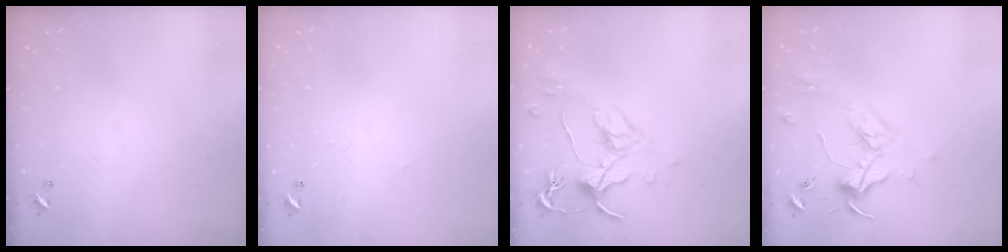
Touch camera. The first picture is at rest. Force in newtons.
{"total": 2.2, "press": 2.0, "slide": 0.8}
{"total": 1.6, "press": 1.4, "slide": 0.7}
{"total": 1.8, "press": 1.7, "slide": 0.6}